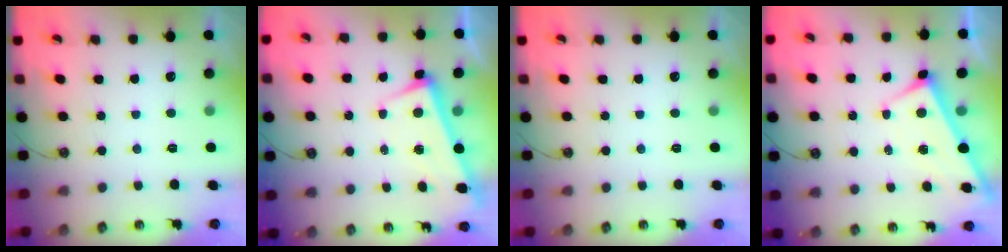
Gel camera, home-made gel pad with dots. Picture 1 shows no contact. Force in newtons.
{"total": 3.3, "press": 3.1, "slide": 1.1}
{"total": 0.0}
{"total": 3.0, "press": 3.0, "slide": 0.1}